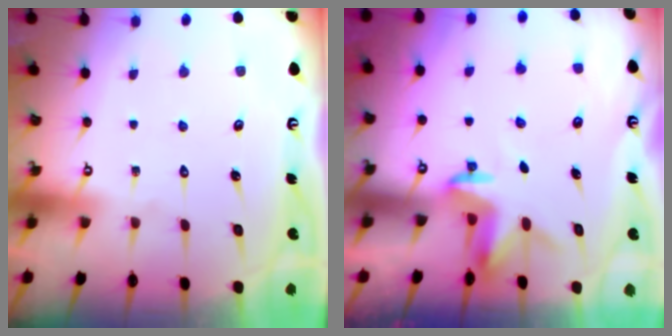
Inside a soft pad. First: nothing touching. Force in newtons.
{"total": 3.4, "press": 3.4, "slide": 0.3}